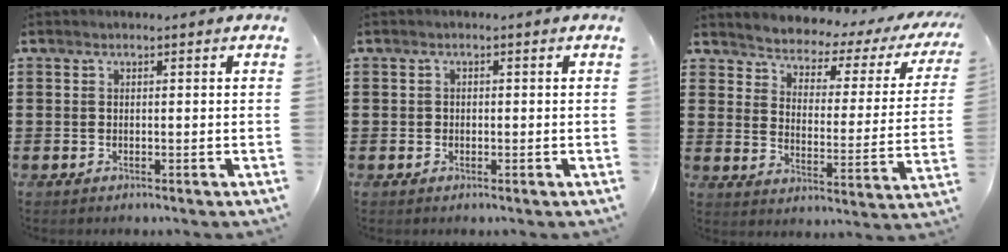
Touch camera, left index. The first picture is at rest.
{"total": 0.8, "force": [0.0, 0.7, 0.3], "torque": [-0.009, 0.006, -0.001]}
{"total": 2.6, "force": [2.4, 0.6, 0.4], "torque": [-0.030, -0.029, 0.029]}